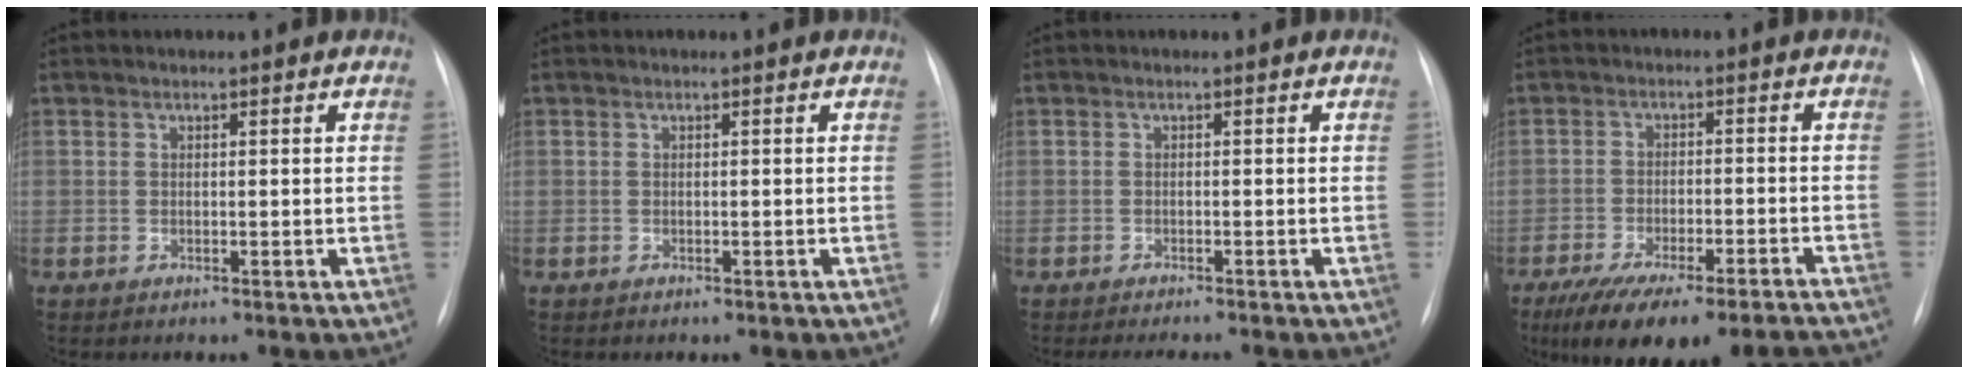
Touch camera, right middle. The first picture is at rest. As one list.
[{"total": 0.0}, {"total": 4.3, "force": [-3.8, 0.4, 1.9], "torque": [-0.020, -0.006, -0.047]}, {"total": 19.2, "force": [-16.2, 3.1, 9.7], "torque": [-0.130, -0.011, -0.225]}]